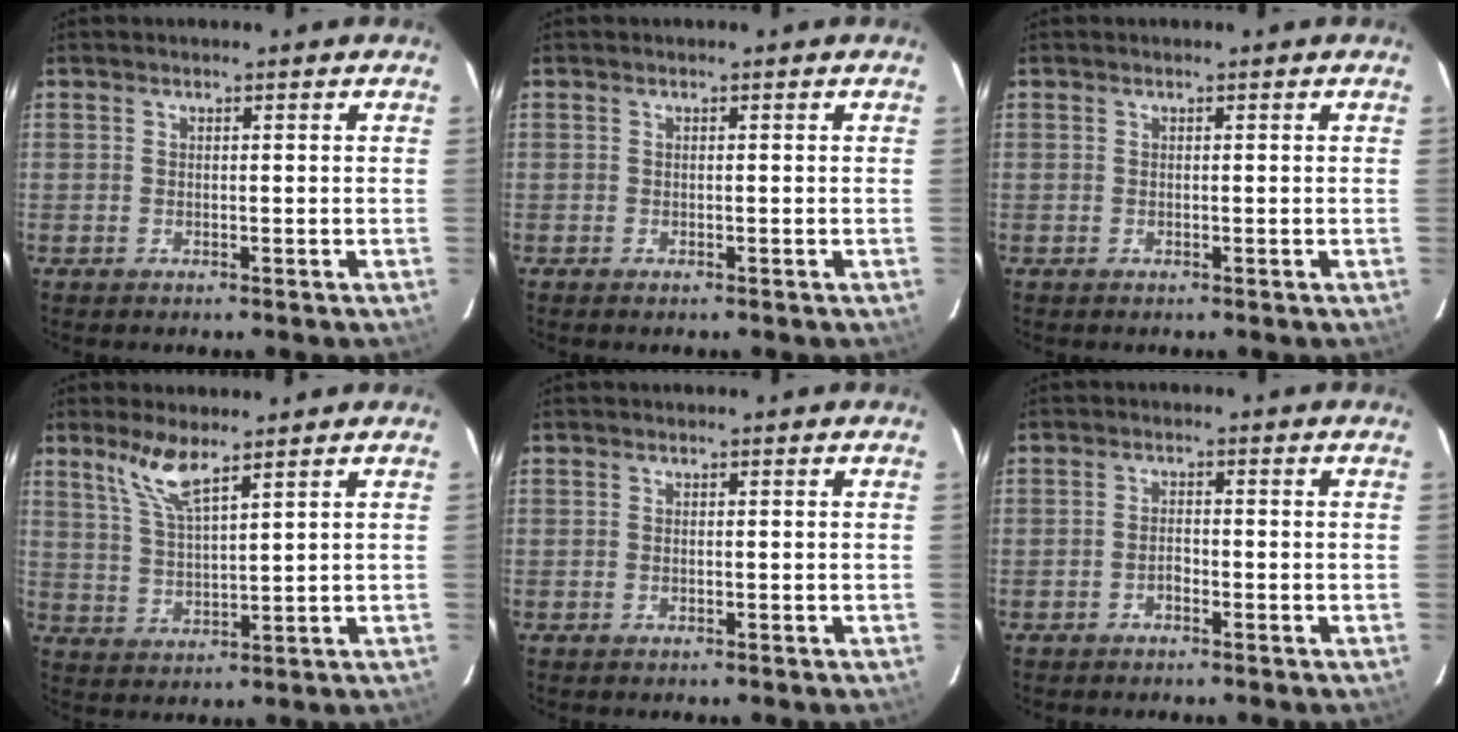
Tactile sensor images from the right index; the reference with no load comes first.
{"total": 0.0}
{"total": 0.0}
{"total": 6.7, "force": [4.8, 1.2, 4.6], "torque": [-0.095, 0.001, 0.104]}
{"total": 0.0}
{"total": 1.6, "force": [-1.0, 0.7, 1.0], "torque": [-0.019, 0.005, -0.019]}